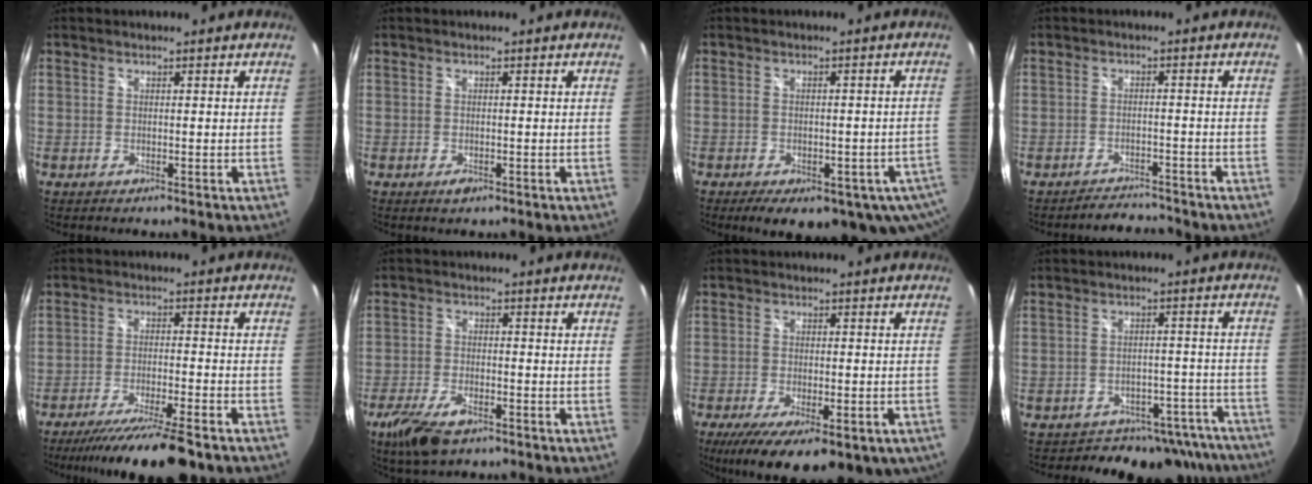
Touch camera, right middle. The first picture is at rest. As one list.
[{"total": 1.2, "force": [-0.7, 0.6, 0.7], "torque": [-0.012, -0.004, -0.013]}, {"total": 14.4, "force": [-8.4, 6.2, 9.9], "torque": [-0.155, -0.042, -0.096]}, {"total": 4.5, "force": [-4.4, 0.9, 0.2], "torque": [-0.017, 0.006, -0.068]}, {"total": 14.6, "force": [-11.9, 1.2, 8.4], "torque": [-0.163, -0.030, -0.191]}, {"total": 9.6, "force": [-6.3, 4.0, 6.0], "torque": [-0.150, -0.026, -0.119]}, {"total": 17.2, "force": [-9.9, 6.7, 12.4], "torque": [-0.226, -0.055, -0.133]}, {"total": 16.1, "force": [-14.0, 7.6, 2.5], "torque": [-0.035, 0.045, -0.160]}]